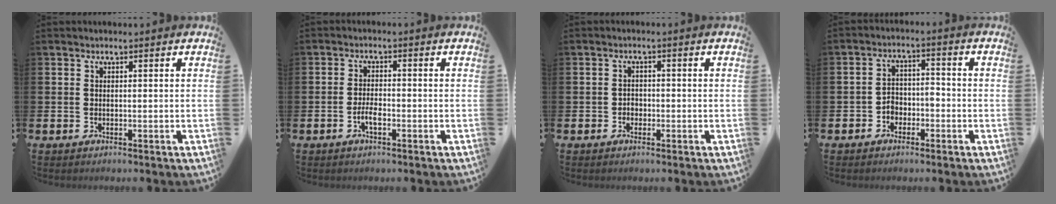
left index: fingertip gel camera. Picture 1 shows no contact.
{"total": 2.4, "force": [-0.9, 0.9, 2.0], "torque": [-0.036, 0.001, -0.018]}
{"total": 1.5, "force": [-0.6, 1.3, 0.4], "torque": [-0.007, 0.003, -0.015]}
{"total": 3.1, "force": [-1.9, 2.1, 1.0], "torque": [-0.023, 0.009, -0.045]}